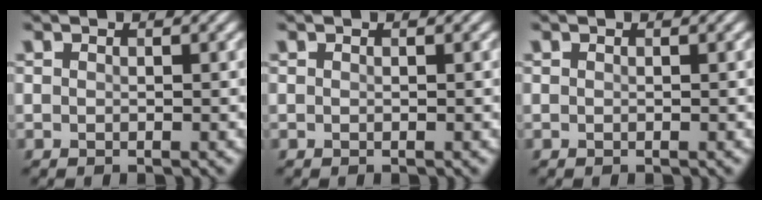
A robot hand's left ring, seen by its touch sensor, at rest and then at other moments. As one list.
[{"total": 0.0}, {"total": 0.0}]